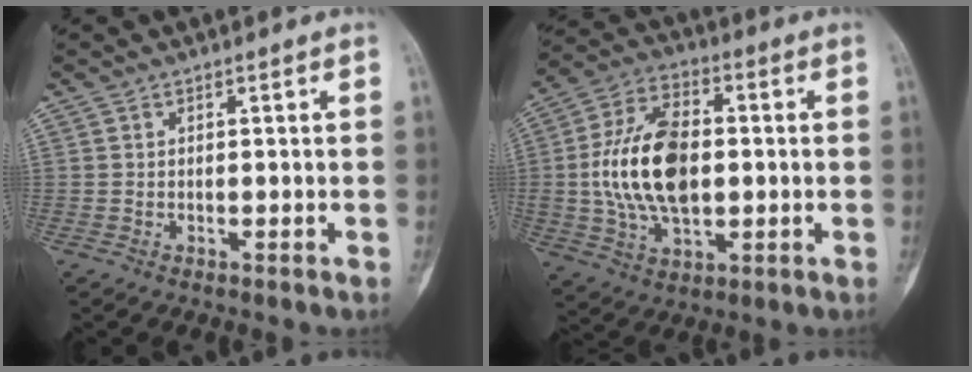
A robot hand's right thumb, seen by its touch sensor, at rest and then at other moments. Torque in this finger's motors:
{"motor_torque": [-0.15, 1.08, 1.11, -0.86, 0.54]}